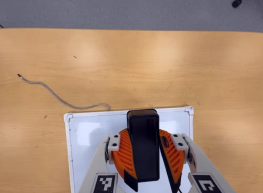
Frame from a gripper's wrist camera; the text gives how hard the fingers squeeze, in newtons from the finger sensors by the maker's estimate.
{"total": 10.6, "left": 10.6, "right": 10.6}